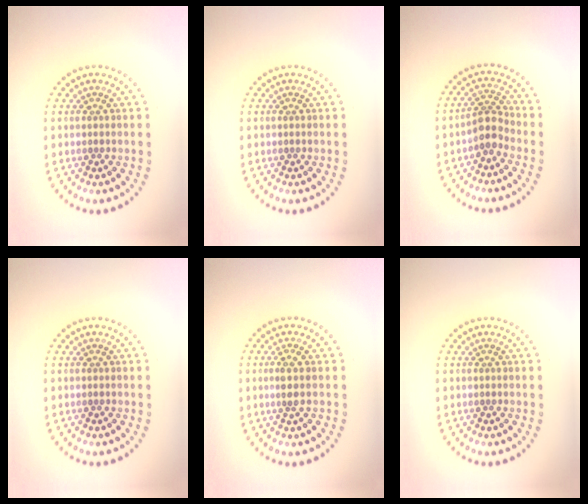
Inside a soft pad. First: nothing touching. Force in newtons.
{"total": 0.0}
{"total": 2.6, "press": 2.0, "slide": 1.6}
{"total": 0.0}
{"total": 1.7, "press": 1.5, "slide": 0.9}
{"total": 0.0}